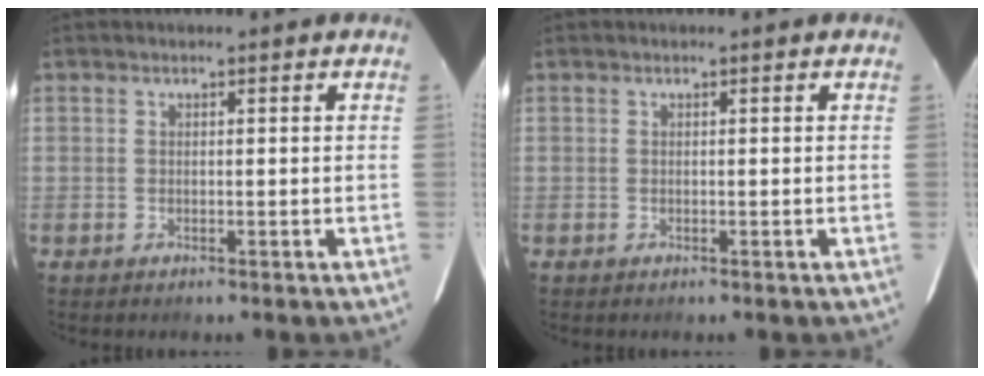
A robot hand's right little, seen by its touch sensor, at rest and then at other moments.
{"total": 0.0}